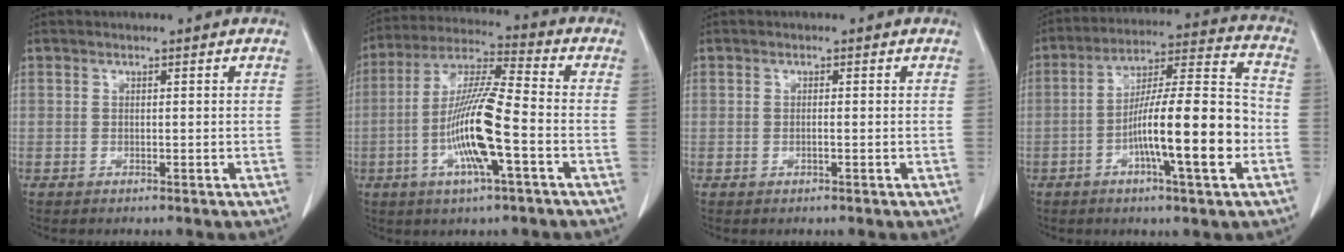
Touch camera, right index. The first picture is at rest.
{"total": 13.4, "force": [-3.7, 1.0, 12.9], "torque": [-0.255, -0.002, -0.075]}
{"total": 0.6, "force": [-0.2, 0.0, 0.6], "torque": [-0.012, 0.000, -0.003]}
{"total": 16.1, "force": [-4.4, 1.4, 15.4], "torque": [-0.255, 0.007, -0.074]}